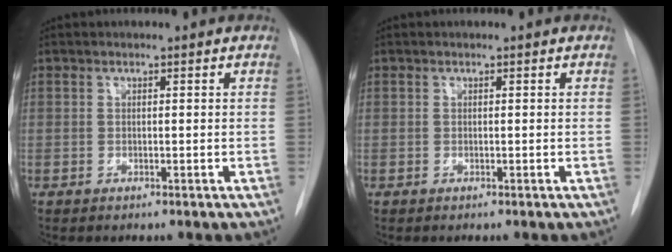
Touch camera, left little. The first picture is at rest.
{"total": 0.0}